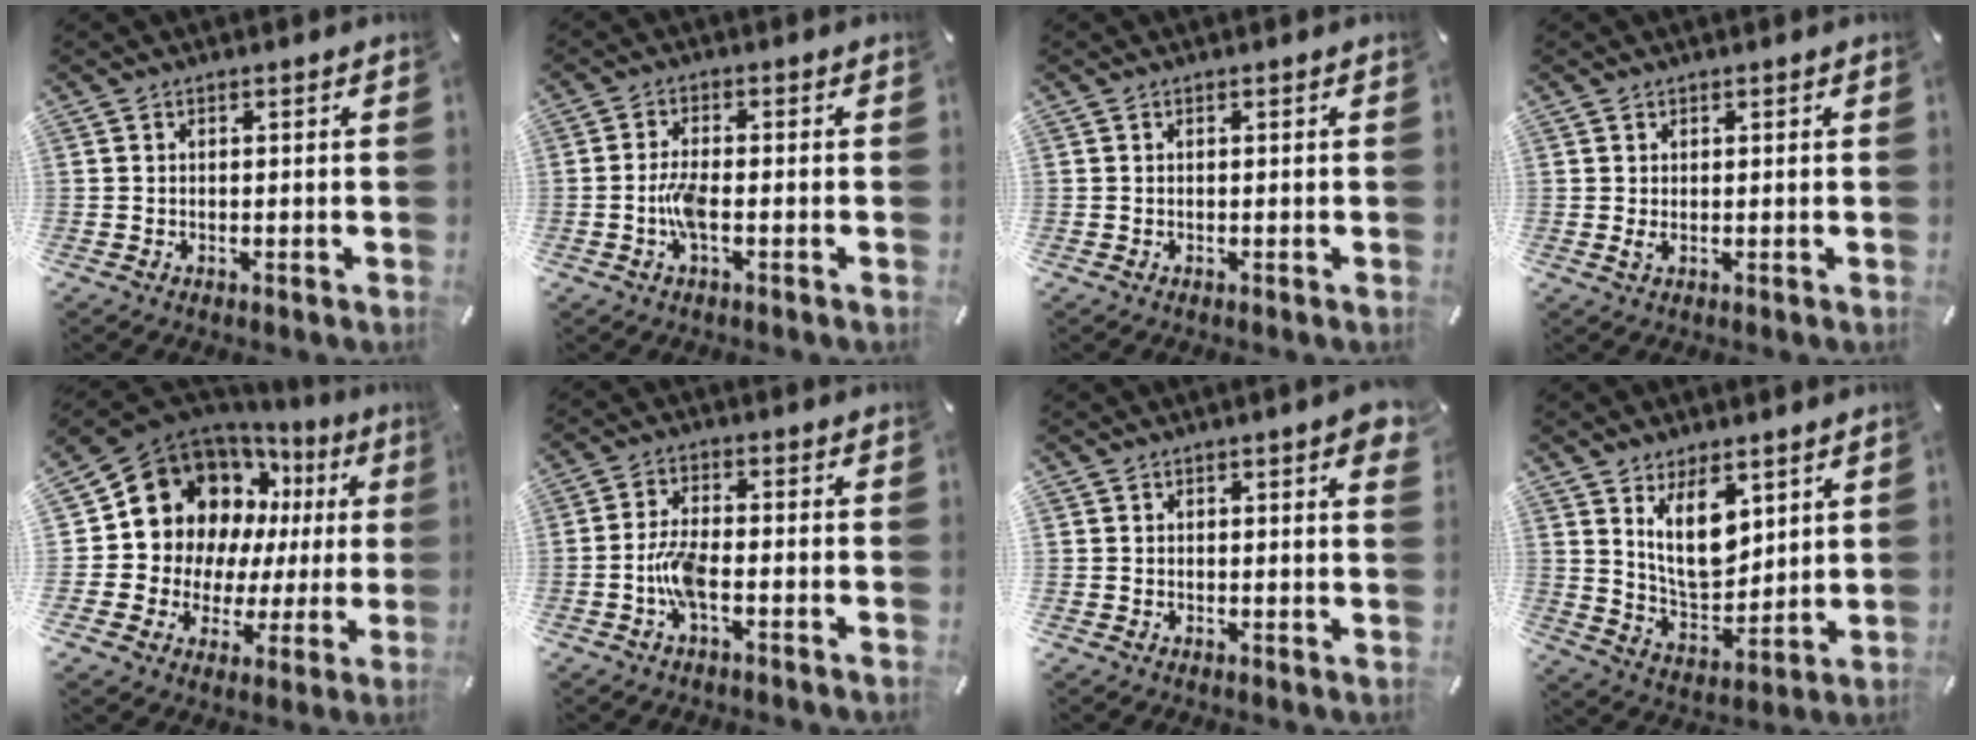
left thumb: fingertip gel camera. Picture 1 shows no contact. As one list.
[{"total": 5.0, "force": [-1.4, 1.6, 4.4], "torque": [-0.105, -0.003, -0.032]}, {"total": 0.0}, {"total": 1.2, "force": [0.3, 0.7, 0.9], "torque": [-0.010, -0.003, 0.004]}, {"total": 15.5, "force": [6.8, 12.7, 5.5], "torque": [-0.092, -0.067, 0.141]}, {"total": 6.4, "force": [-2.1, 2.5, 5.5], "torque": [-0.120, 0.001, -0.040]}, {"total": 2.5, "force": [1.9, 0.9, 1.3], "torque": [-0.012, -0.003, 0.033]}, {"total": 12.5, "force": [6.8, 6.8, 8.0], "torque": [-0.151, -0.036, 0.127]}]